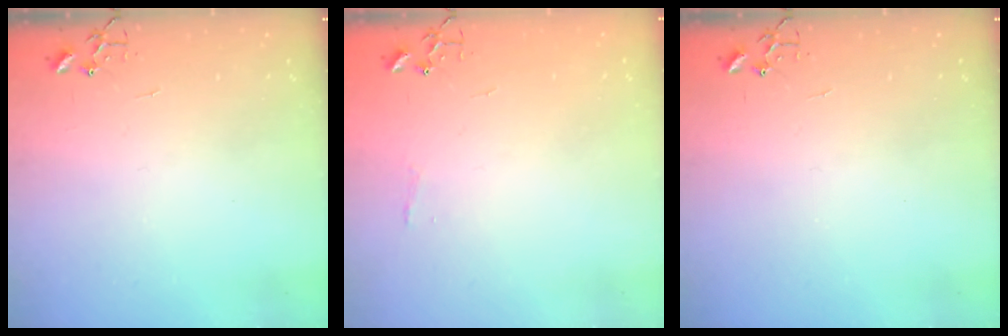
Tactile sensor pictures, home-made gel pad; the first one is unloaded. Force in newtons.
{"total": 3.7, "press": 3.7, "slide": 0.4}
{"total": 0.0}